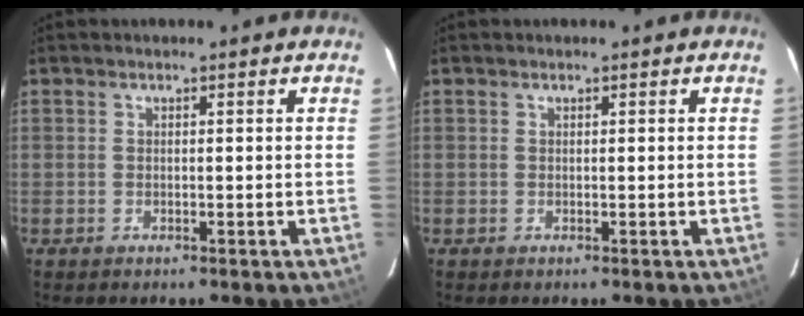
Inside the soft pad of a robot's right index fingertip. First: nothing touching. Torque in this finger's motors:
{"motor_torque": [0.22, -0.26, 0.02, 0.00]}